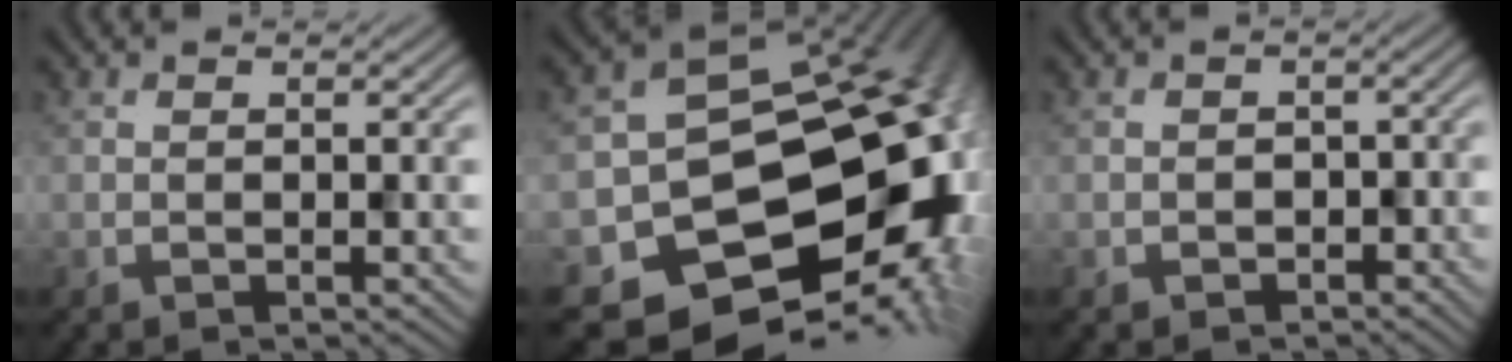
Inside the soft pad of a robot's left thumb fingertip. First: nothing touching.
{"total": 18.6, "force": [-5.3, 14.8, 10.0], "torque": [-0.169, -0.024, -0.074]}
{"total": 1.5, "force": [-0.7, 1.3, 0.4], "torque": [-0.002, -0.002, -0.013]}